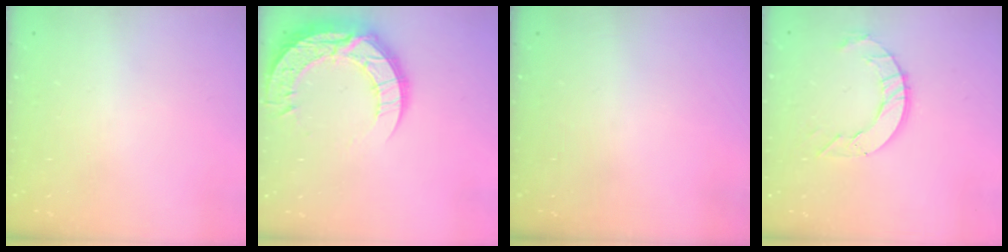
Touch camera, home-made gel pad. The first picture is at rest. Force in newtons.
{"total": 16.3, "press": 16.3, "slide": 1.4}
{"total": 0.0}
{"total": 9.0, "press": 8.9, "slide": 0.8}